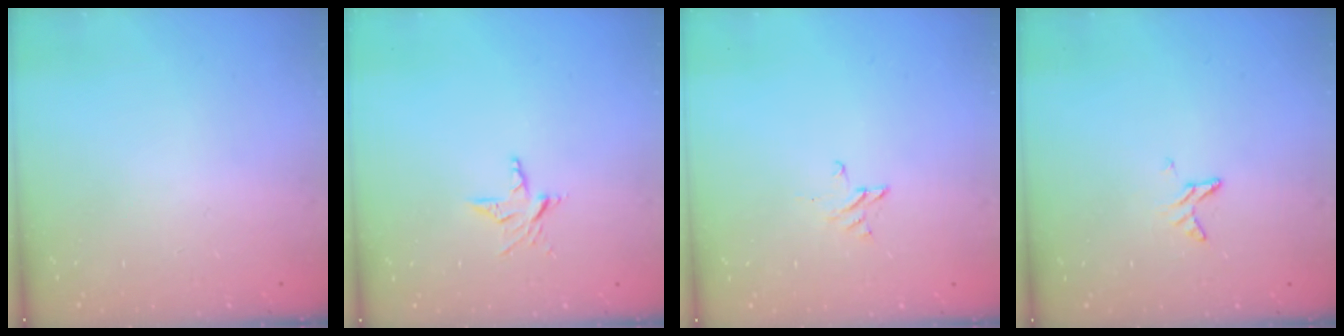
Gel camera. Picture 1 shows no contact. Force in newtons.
{"total": 4.5, "press": 4.4, "slide": 0.3}
{"total": 2.6, "press": 2.6, "slide": 0.2}
{"total": 5.0, "press": 4.9, "slide": 0.4}